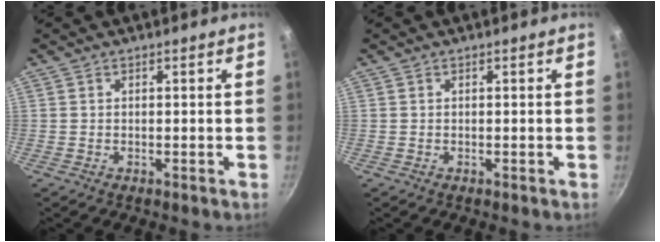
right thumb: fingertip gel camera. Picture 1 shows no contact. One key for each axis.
{"total": 0.0}